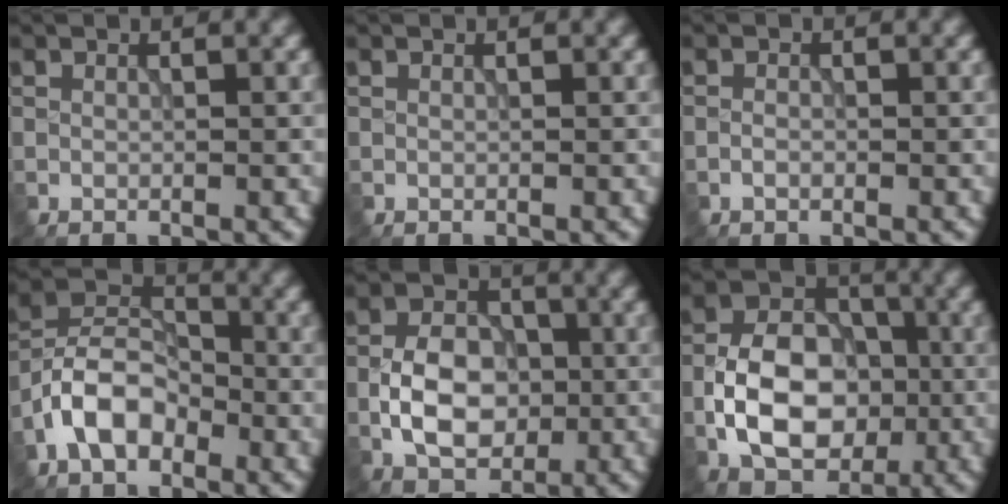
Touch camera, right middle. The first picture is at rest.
{"total": 0.0}
{"total": 0.7, "force": [-0.3, 0.4, 0.5], "torque": [-0.009, 0.001, -0.009]}
{"total": 6.1, "force": [-3.0, 3.8, 3.7], "torque": [-0.069, 0.009, -0.068]}
{"total": 6.4, "force": [-1.3, 4.4, 4.4], "torque": [-0.079, 0.003, -0.026]}
{"total": 9.0, "force": [-2.0, 6.2, 6.2], "torque": [-0.107, 0.009, -0.041]}